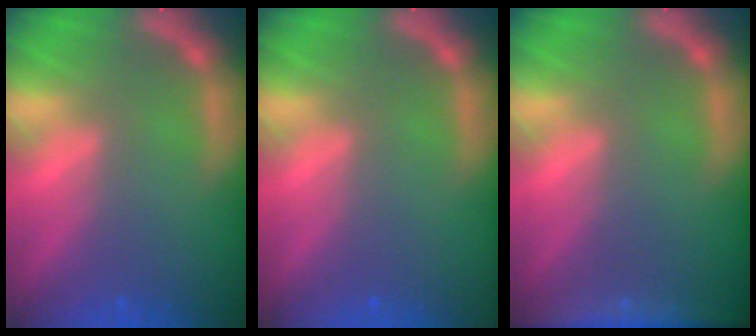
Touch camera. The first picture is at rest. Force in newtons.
{"total": 0.0}
{"total": 6.5}